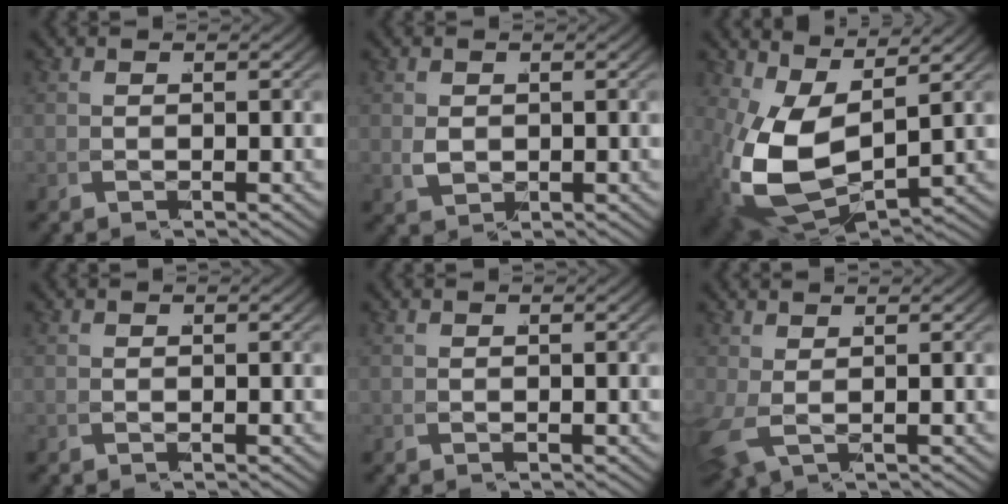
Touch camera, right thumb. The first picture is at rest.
{"total": 2.1, "force": [0.4, 1.5, 1.3], "torque": [-0.039, -0.012, 0.023]}
{"total": 10.8, "force": [-0.1, 6.7, 8.4], "torque": [-0.226, -0.062, 0.035]}
{"total": 0.0}
{"total": 0.0}
{"total": 1.8, "force": [0.8, 0.8, 1.5], "torque": [-0.043, -0.005, 0.025]}